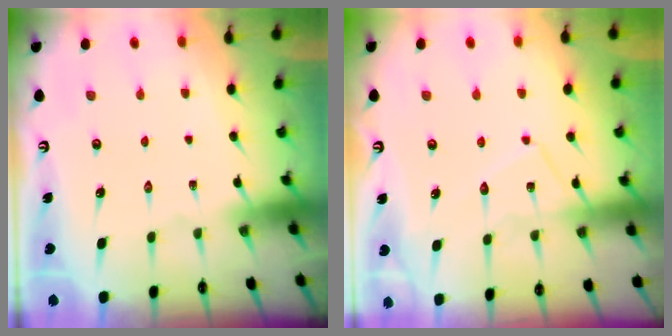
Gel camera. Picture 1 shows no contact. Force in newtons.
{"total": 8.4, "press": 8.3, "slide": 0.6}